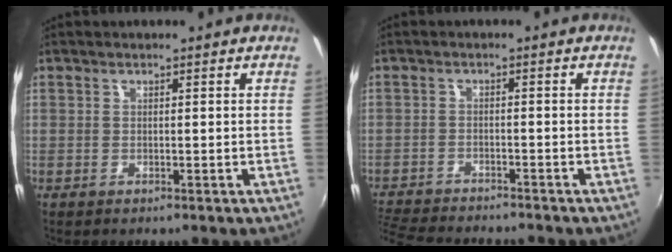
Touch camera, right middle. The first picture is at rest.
{"total": 10.2, "force": [-9.4, 1.6, 3.6], "torque": [-0.099, -0.017, -0.158]}